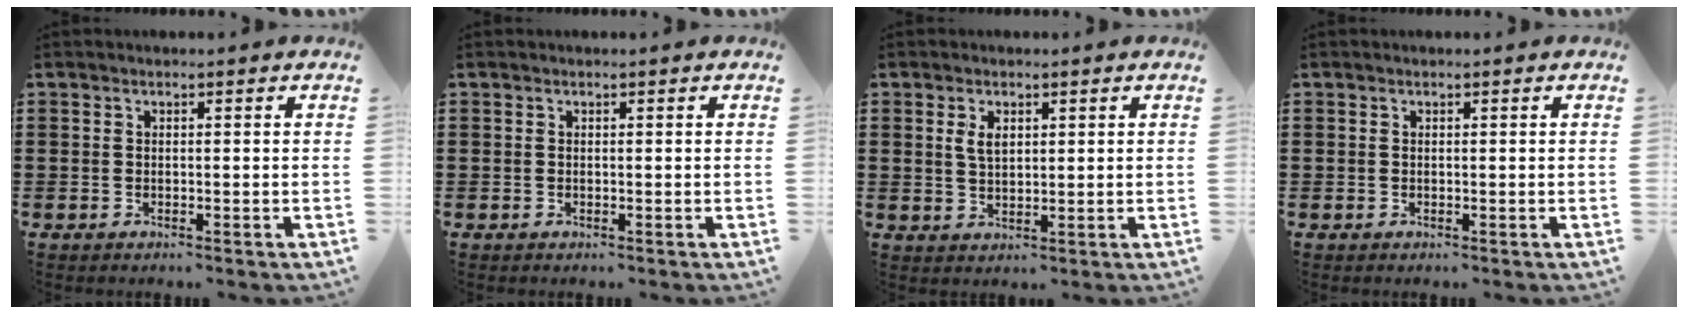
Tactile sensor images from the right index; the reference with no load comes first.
{"total": 0.0}
{"total": 2.8, "force": [1.0, 1.4, 2.1], "torque": [-0.046, 0.005, 0.018]}
{"total": 0.0}